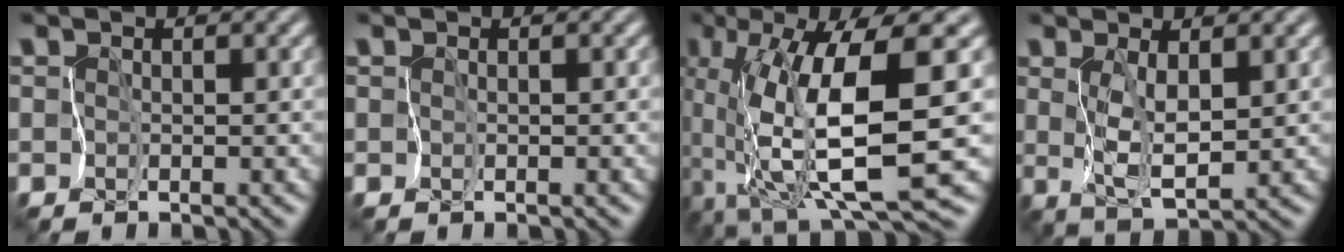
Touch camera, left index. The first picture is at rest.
{"total": 0.0}
{"total": 10.5, "force": [-0.5, 2.4, 10.2], "torque": [-0.187, -0.011, -0.002]}
{"total": 2.9, "force": [0.9, 0.8, 2.7], "torque": [-0.059, -0.009, 0.024]}